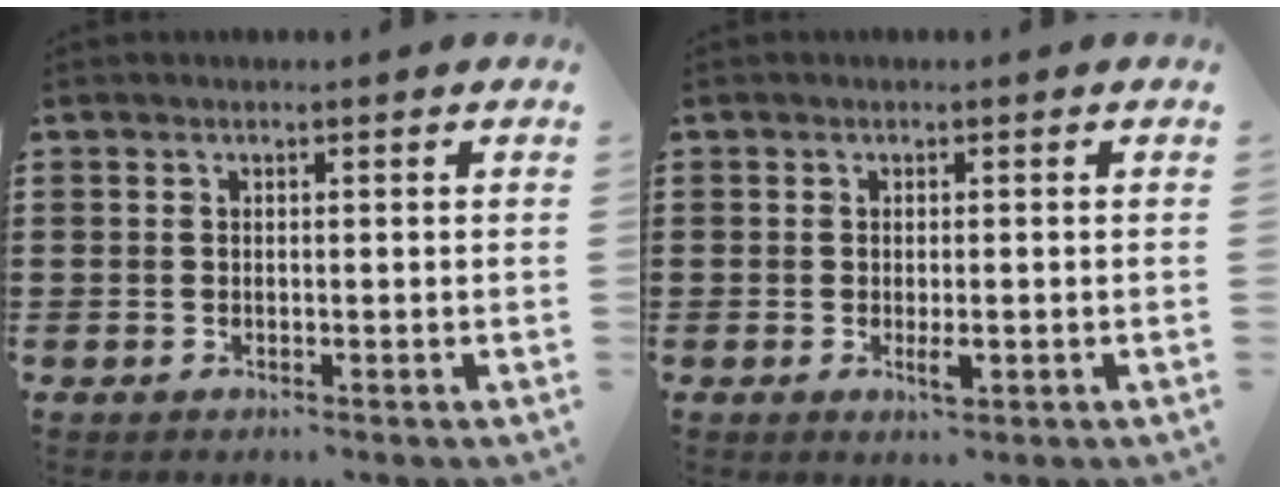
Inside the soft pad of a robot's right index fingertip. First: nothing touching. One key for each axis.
{"total": 2.2, "fx": -0.5, "fy": 0.6, "fz": 2.0, "tx": -0.035, "ty": -0.002, "tz": -0.008}